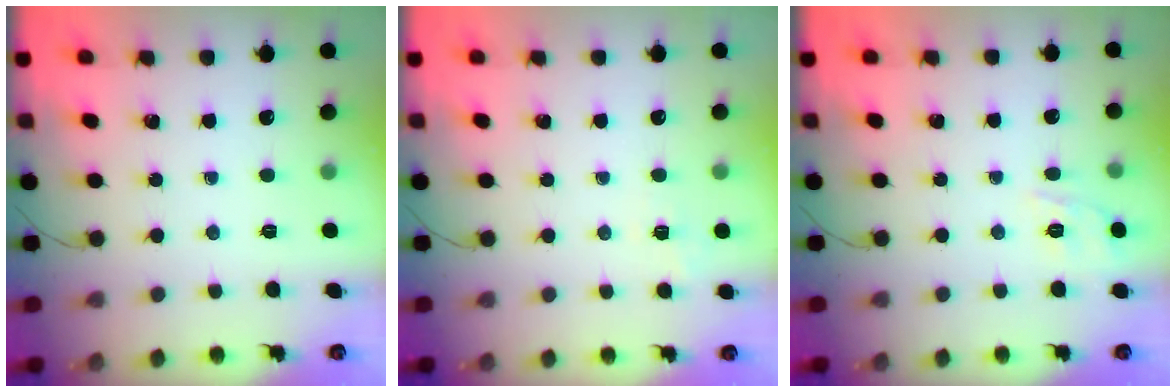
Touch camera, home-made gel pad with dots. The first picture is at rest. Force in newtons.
{"total": 1.2, "press": 0.0, "slide": 1.2}
{"total": 7.7, "press": 7.5, "slide": 1.6}